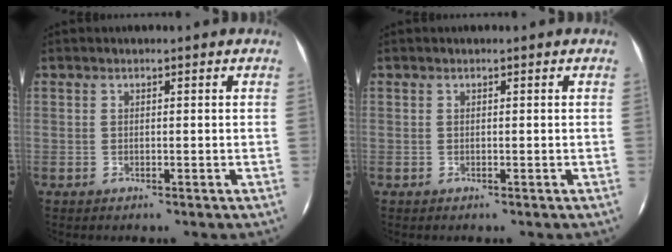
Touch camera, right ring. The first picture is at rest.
{"total": 0.0}